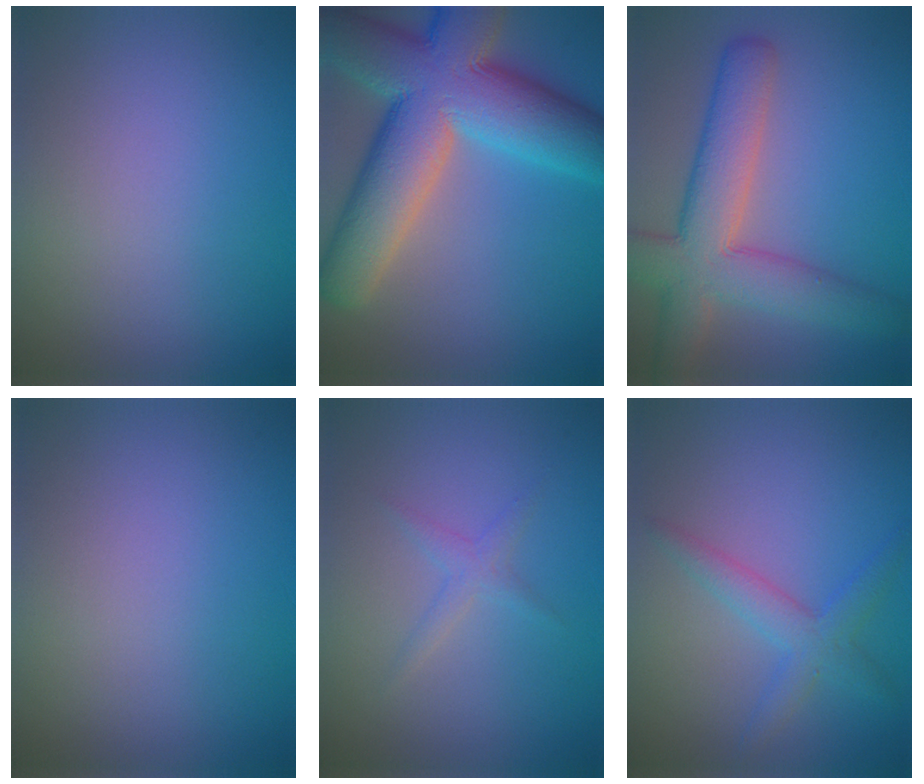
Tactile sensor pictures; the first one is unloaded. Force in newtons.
{"total": 15.1, "press": 15.1, "slide": 0.9}
{"total": 8.0, "press": 8.0, "slide": 0.5}
{"total": 0.0}
{"total": 1.3, "press": 1.3, "slide": 0.0}
{"total": 2.1, "press": 2.1, "slide": 0.1}